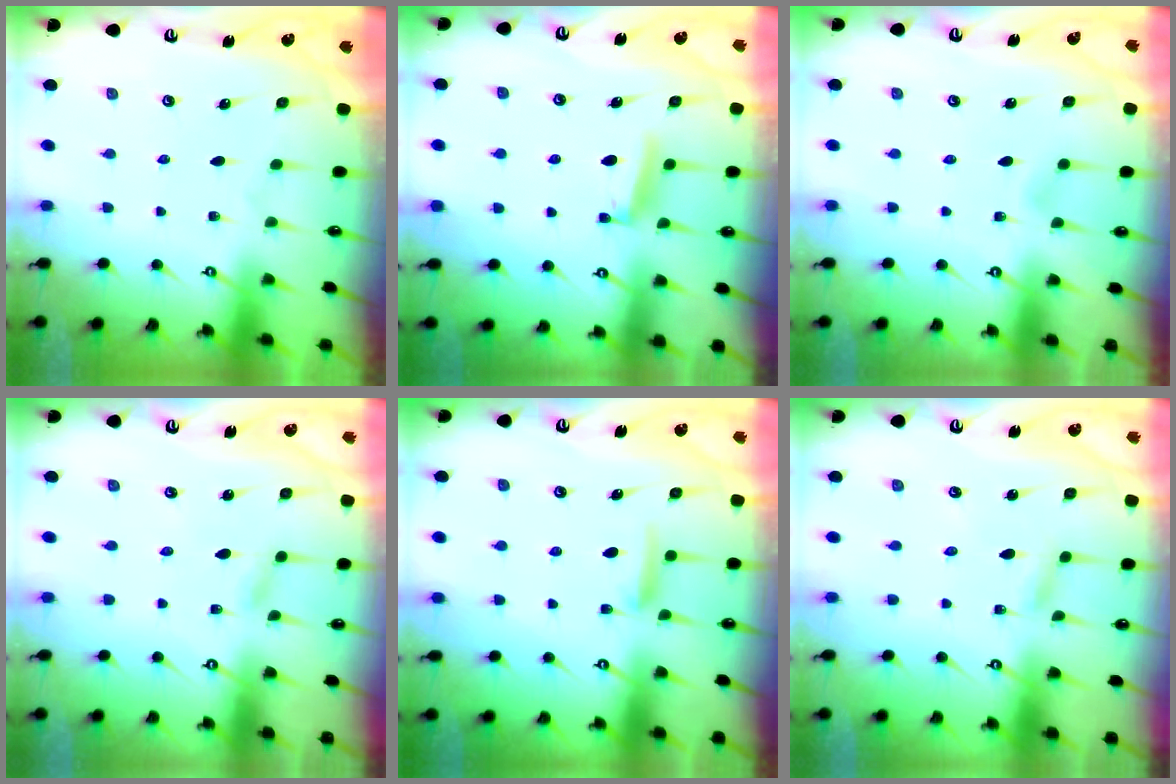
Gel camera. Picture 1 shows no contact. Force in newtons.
{"total": 5.2, "press": 5.2, "slide": 0.9}
{"total": 2.9, "press": 2.9, "slide": 0.3}
{"total": 1.7, "press": 1.7, "slide": 0.1}
{"total": 6.3, "press": 6.3, "slide": 0.9}
{"total": 2.5, "press": 2.5, "slide": 0.2}